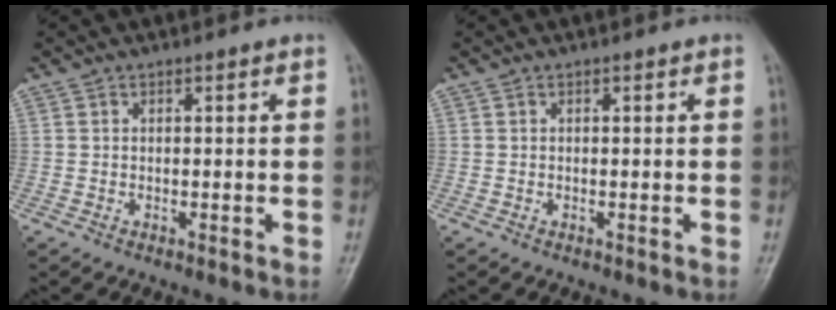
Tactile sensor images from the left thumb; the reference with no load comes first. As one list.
[{"total": 0.0}]